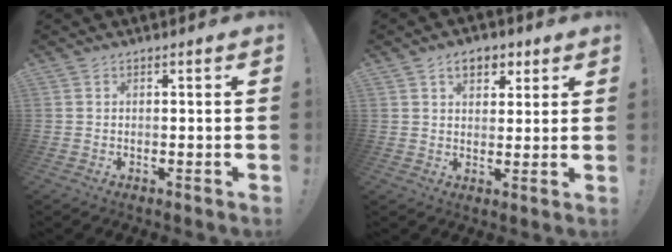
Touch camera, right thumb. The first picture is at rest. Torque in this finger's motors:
{"motor_torque": [0.75, 0.82, 0.47, 0.20, 0.00]}